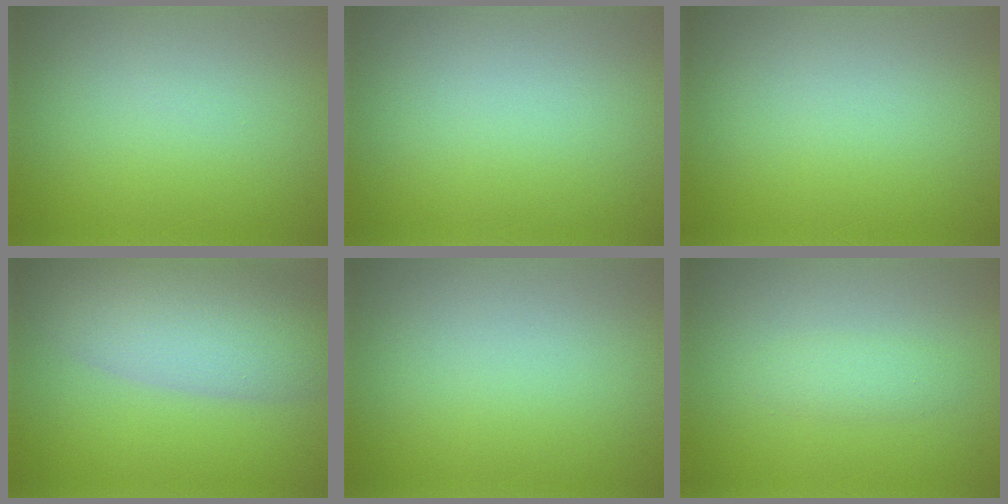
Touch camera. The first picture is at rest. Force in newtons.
{"total": 0.0}
{"total": 0.0}
{"total": 7.4, "press": 7.4, "slide": 0.7}
{"total": 0.0}
{"total": 1.5, "press": 1.5, "slide": 0.1}